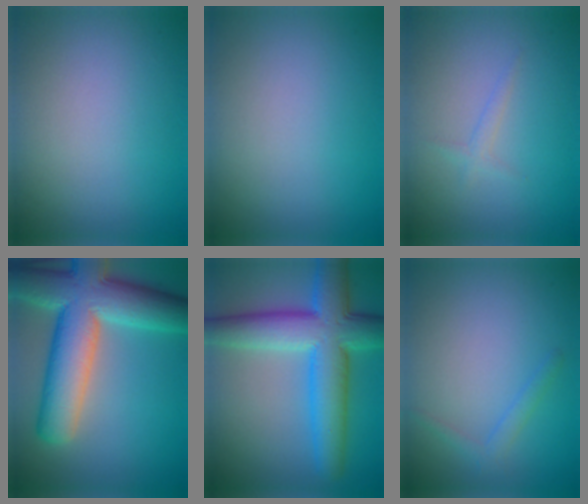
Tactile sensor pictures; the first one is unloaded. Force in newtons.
{"total": 0.0}
{"total": 0.9, "press": 0.9, "slide": 0.1}
{"total": 12.0, "press": 12.0, "slide": 0.7}
{"total": 9.3, "press": 9.3, "slide": 0.3}
{"total": 1.3, "press": 1.3, "slide": 0.1}